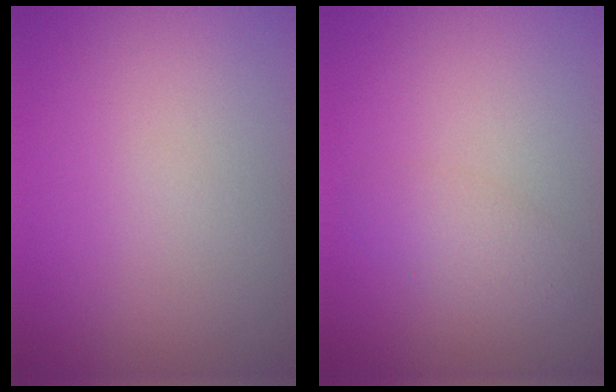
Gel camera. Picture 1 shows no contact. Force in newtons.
{"total": 1.9, "press": 1.9, "slide": 0.1}